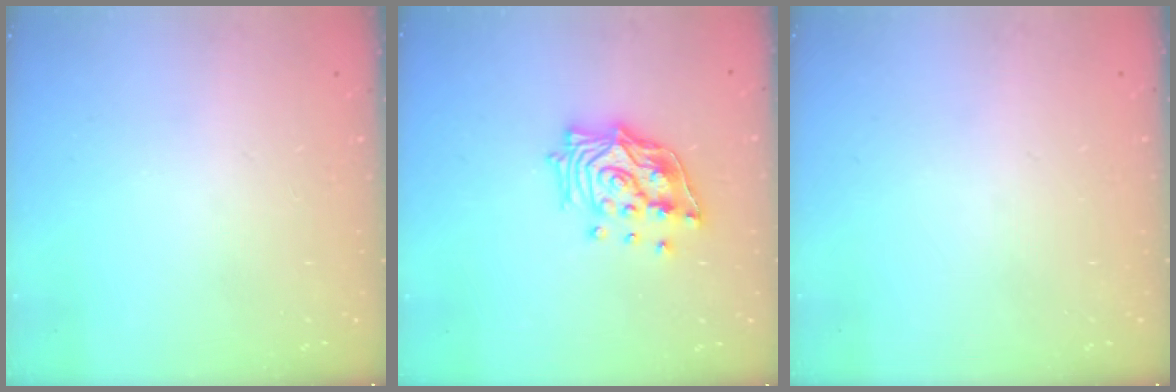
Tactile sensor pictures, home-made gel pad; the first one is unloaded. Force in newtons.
{"total": 15.8, "press": 15.7, "slide": 1.6}
{"total": 0.0}